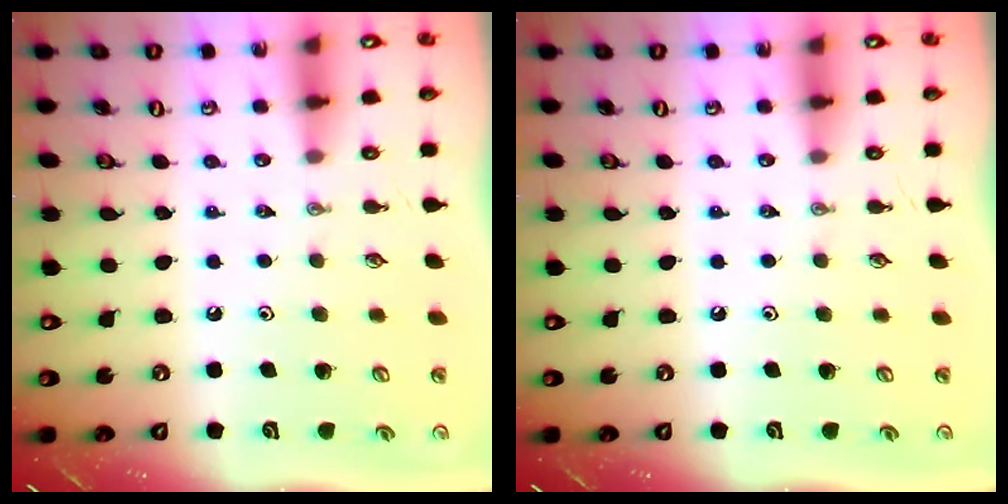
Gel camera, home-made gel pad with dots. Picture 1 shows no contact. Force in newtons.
{"total": 0.0}